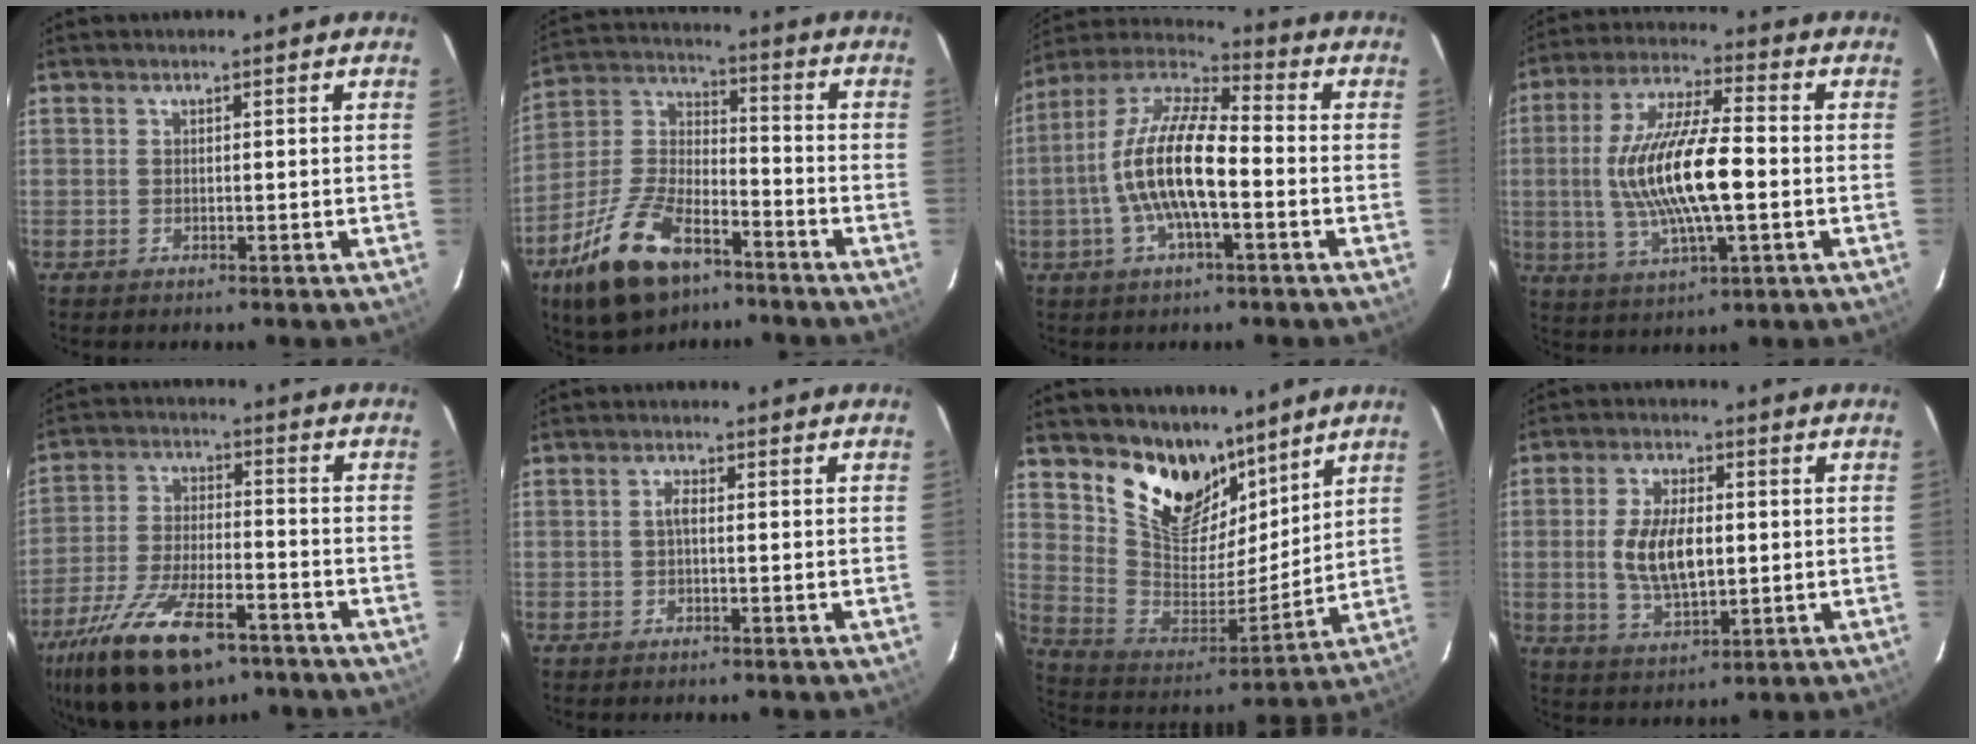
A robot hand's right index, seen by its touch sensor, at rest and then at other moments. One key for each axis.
{"total": 18.2, "fx": -11.0, "fy": 8.8, "fz": 11.5, "tx": -0.243, "ty": 0.002, "tz": -0.199}
{"total": 14.9, "fx": -3.0, "fy": 4.5, "fz": 13.9, "tx": -0.270, "ty": 0.005, "tz": -0.062}
{"total": 16.5, "fx": -1.2, "fy": 4.5, "fz": 15.8, "tx": -0.310, "ty": 0.003, "tz": -0.021}
{"total": 19.3, "fx": -12.6, "fy": 7.8, "fz": 12.3, "tx": -0.252, "ty": -0.030, "tz": -0.214}
{"total": 1.4, "fx": -0.2, "fy": 0.5, "fz": 1.3, "tx": -0.026, "ty": 0.007, "tz": -0.005}
{"total": 16.9, "fx": 11.8, "fy": 9.0, "fz": 8.0, "tx": -0.168, "ty": -0.015, "tz": 0.224}
{"total": 10.1, "fx": 0.0, "fy": 4.9, "fz": 8.8, "tx": -0.173, "ty": 0.000, "tz": 0.006}